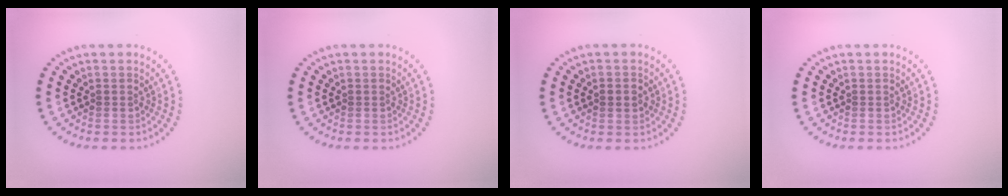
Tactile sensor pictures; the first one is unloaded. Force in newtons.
{"total": 0.0}
{"total": 1.6, "press": 1.6, "slide": 0.2}
{"total": 0.0}